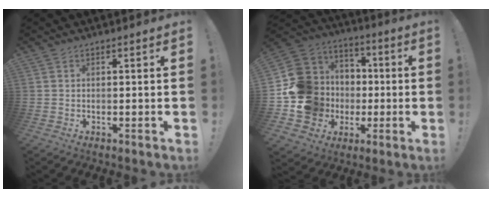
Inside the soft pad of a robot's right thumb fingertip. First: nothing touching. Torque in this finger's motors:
{"motor_torque": [2.59, 1.96, 0.91, -0.24, 0.07]}